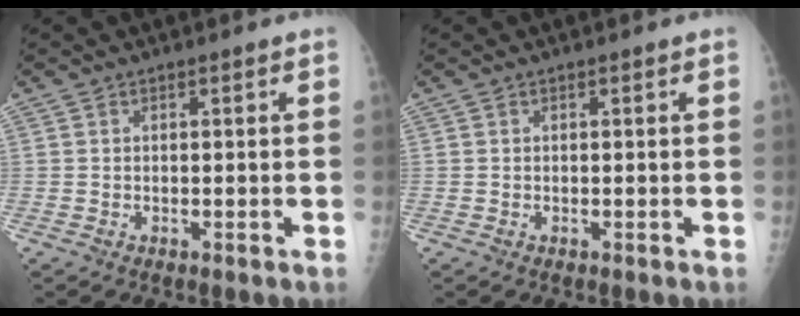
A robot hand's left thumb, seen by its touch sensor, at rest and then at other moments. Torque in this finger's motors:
{"motor_torque": [-0.21, -0.03, -0.17, -0.05, -0.02]}